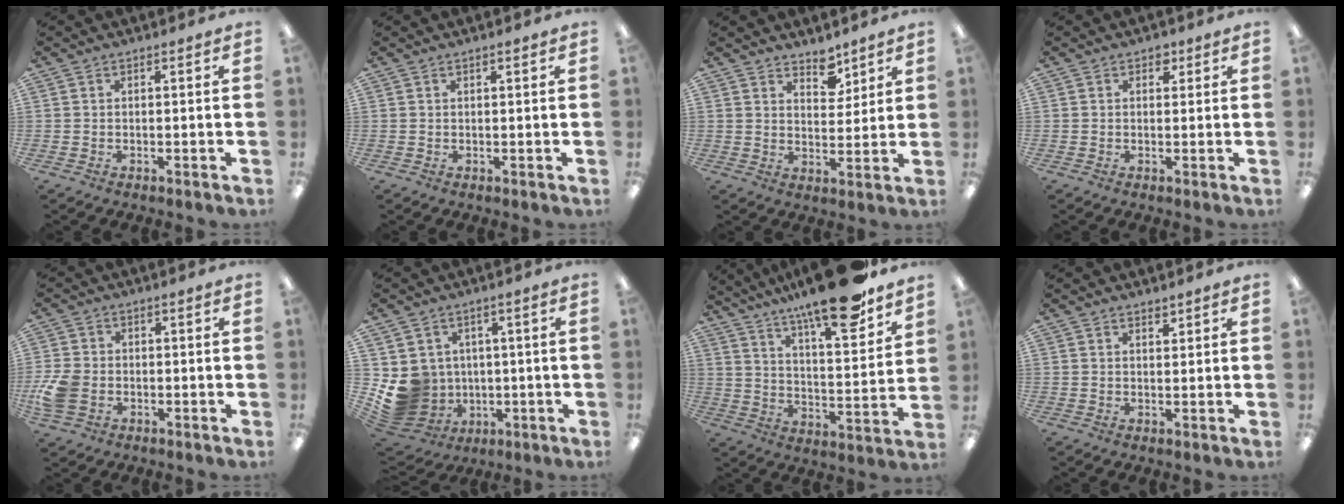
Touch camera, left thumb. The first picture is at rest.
{"total": 0.6, "force": [0.5, 0.0, 0.4], "torque": [-0.008, 0.001, 0.008]}
{"total": 5.8, "force": [5.0, 2.7, 1.5], "torque": [-0.004, -0.036, 0.086]}
{"total": 2.1, "force": [1.1, 1.5, 0.9], "torque": [-0.002, -0.002, 0.016]}
{"total": 7.2, "force": [-1.9, 5.4, 4.4], "torque": [-0.095, 0.012, -0.031]}
{"total": 9.5, "force": [-0.3, 9.2, 2.2], "torque": [-0.071, -0.003, 0.008]}
{"total": 19.4, "force": [15.6, 4.4, 10.6], "torque": [-0.175, -0.103, 0.259]}
{"total": 1.4, "force": [1.3, 0.4, 0.2], "torque": [0.003, -0.005, 0.023]}